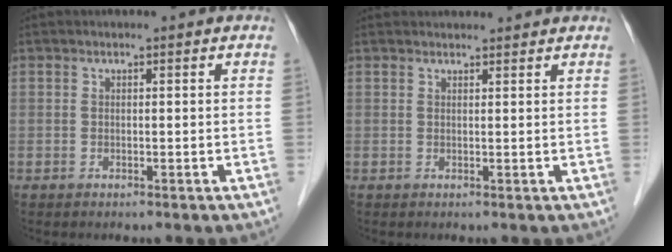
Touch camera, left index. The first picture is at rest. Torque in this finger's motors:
{"motor_torque": [-0.41, -0.38, 0.02, 0.01]}